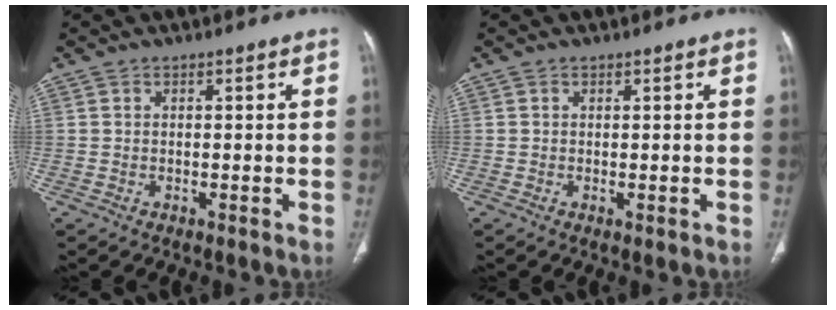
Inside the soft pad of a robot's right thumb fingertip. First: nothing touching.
{"total": 0.5, "force": [0.0, 0.2, 0.5], "torque": [-0.014, -0.004, 0.000]}